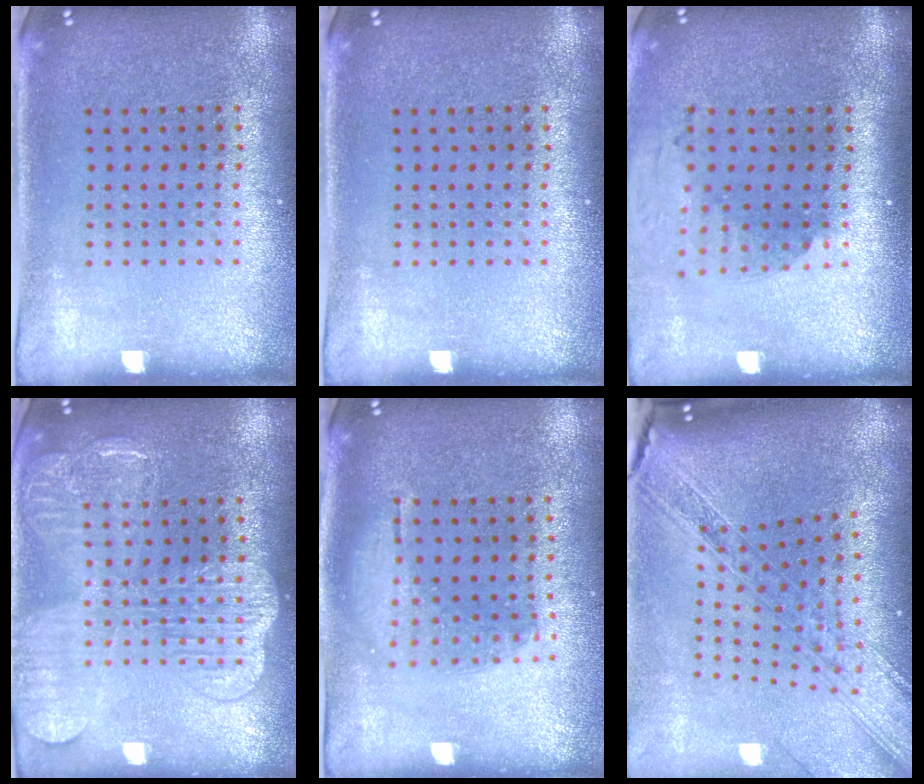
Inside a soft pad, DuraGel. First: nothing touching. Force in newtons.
{"total": 0.0}
{"total": 2.0, "press": 1.5, "slide": 1.4}
{"total": 3.9, "press": 3.8, "slide": 0.6}
{"total": 1.1, "press": 1.0, "slide": 0.6}
{"total": 2.7, "press": 2.1, "slide": 1.6}